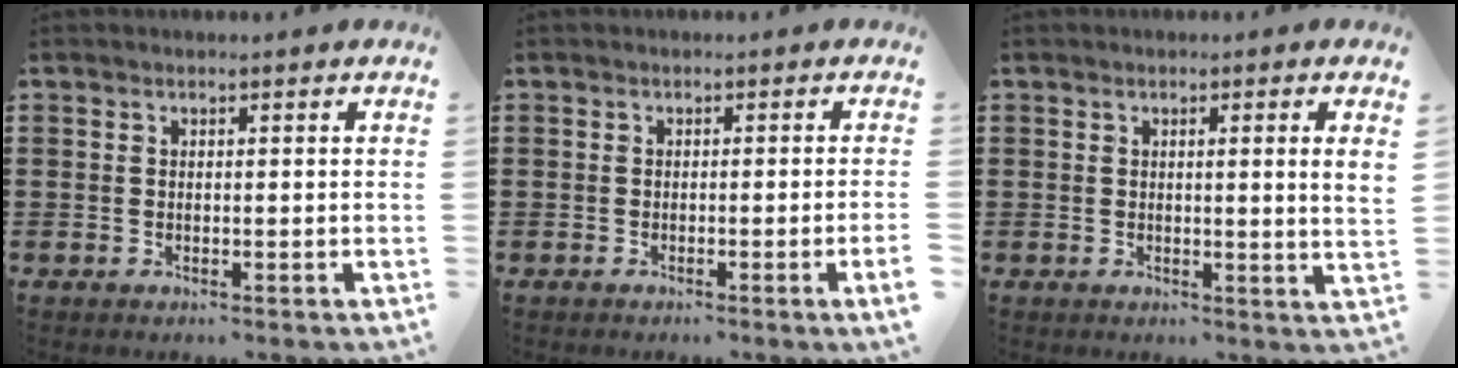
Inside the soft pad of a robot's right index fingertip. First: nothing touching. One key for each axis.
{"total": 1.2, "fx": -0.4, "fy": -0.5, "fz": 1.0, "tx": -0.015, "ty": -0.009, "tz": -0.009}
{"total": 2.0, "fx": 0.6, "fy": -0.6, "fz": 1.9, "tx": -0.035, "ty": -0.006, "tz": 0.007}